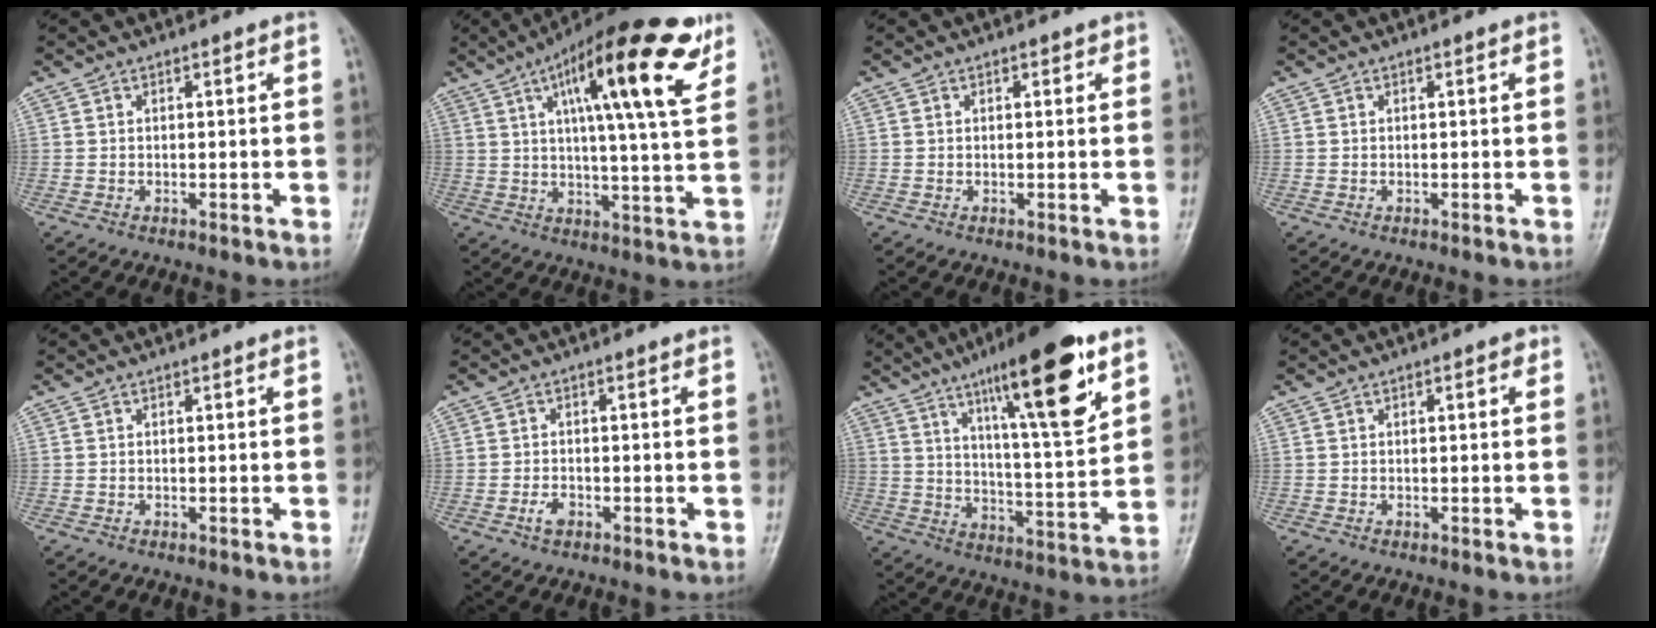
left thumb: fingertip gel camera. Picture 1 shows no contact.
{"total": 20.3, "force": [9.6, 4.8, 17.2], "torque": [-0.242, -0.016, 0.139]}
{"total": 1.1, "force": [0.6, 0.7, 0.7], "torque": [-0.001, -0.001, 0.005]}
{"total": 0.0}
{"total": 0.0}
{"total": 2.1, "force": [-1.1, 1.2, 1.3], "torque": [-0.026, 0.006, -0.022]}
{"total": 19.8, "force": [10.9, 3.8, 16.1], "torque": [-0.230, -0.047, 0.175]}
{"total": 1.4, "force": [0.5, 0.6, 1.2], "torque": [-0.013, 0.002, 0.004]}